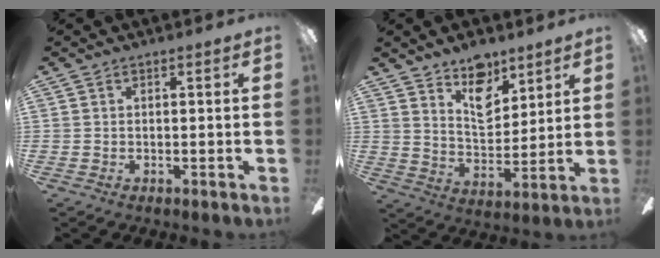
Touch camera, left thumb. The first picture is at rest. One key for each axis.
{"total": 11.0, "fx": 8.0, "fy": 5.6, "fz": 5.0, "tx": -0.066, "ty": -0.046, "tz": 0.145}